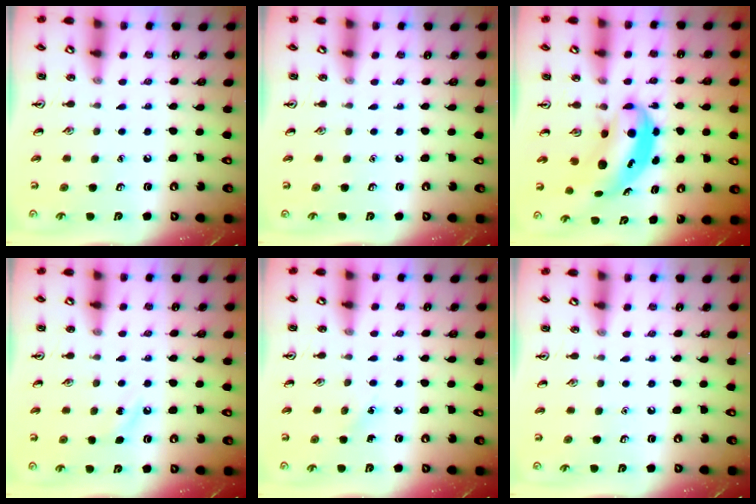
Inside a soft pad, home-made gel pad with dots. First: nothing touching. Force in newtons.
{"total": 0.0}
{"total": 6.1, "press": 5.9, "slide": 1.6}
{"total": 3.3, "press": 3.1, "slide": 1.2}
{"total": 4.2, "press": 3.9, "slide": 1.5}
{"total": 0.0}